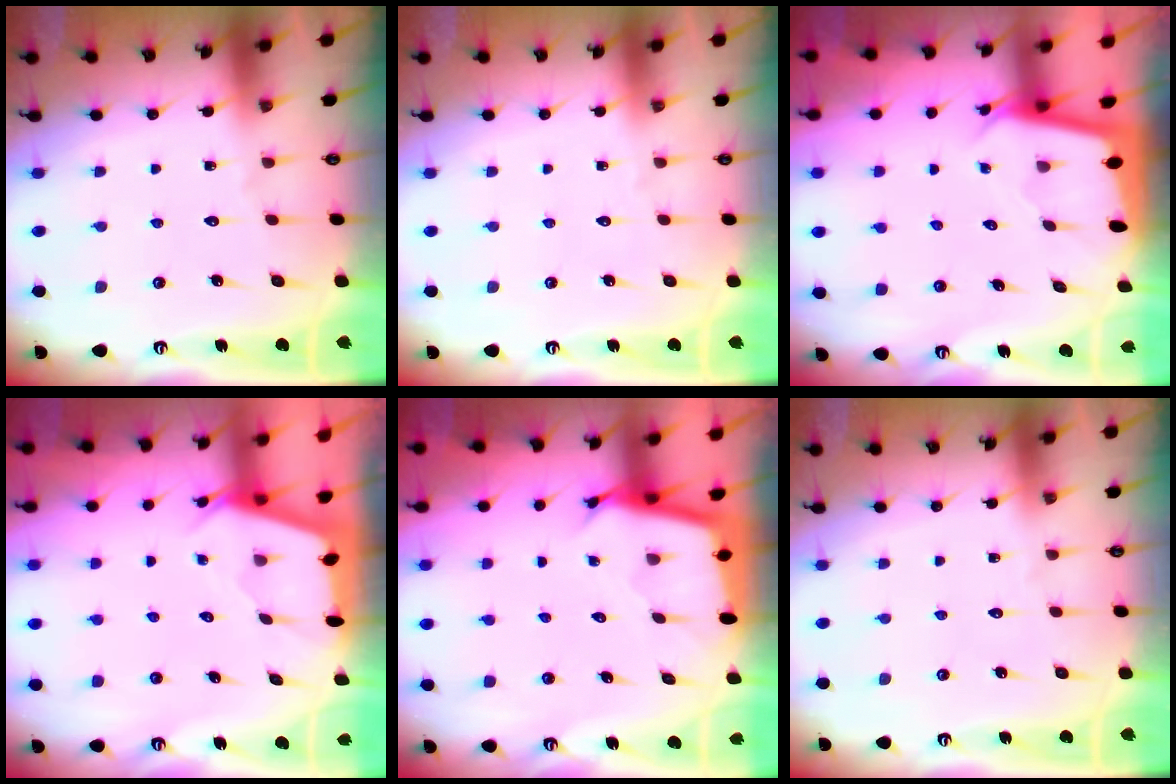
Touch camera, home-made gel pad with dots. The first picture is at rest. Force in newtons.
{"total": 0.0}
{"total": 1.9, "press": 1.9, "slide": 0.1}
{"total": 2.5, "press": 2.5, "slide": 0.3}
{"total": 2.7, "press": 2.7, "slide": 0.1}
{"total": 0.0}